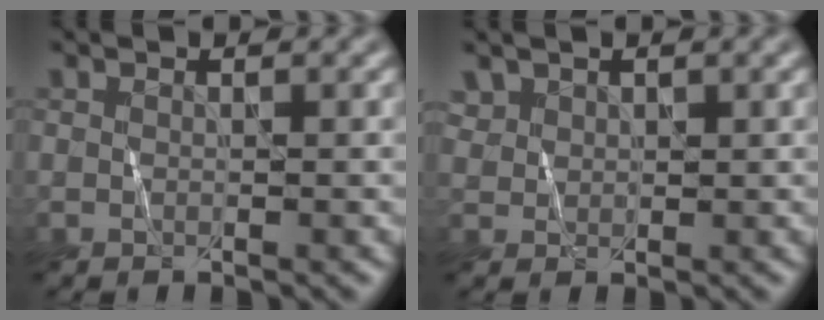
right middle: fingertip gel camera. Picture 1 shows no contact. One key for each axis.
{"total": 1.3, "fx": 1.1, "fy": 0.7, "fz": -0.4, "tx": 0.007, "ty": 0.007, "tz": 0.025}